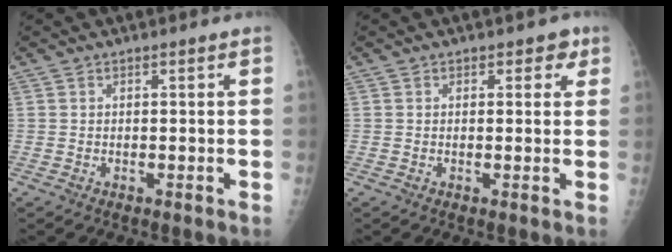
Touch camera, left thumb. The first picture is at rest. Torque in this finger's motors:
{"motor_torque": [-0.06, -0.04, -0.19, -0.20, -0.05]}